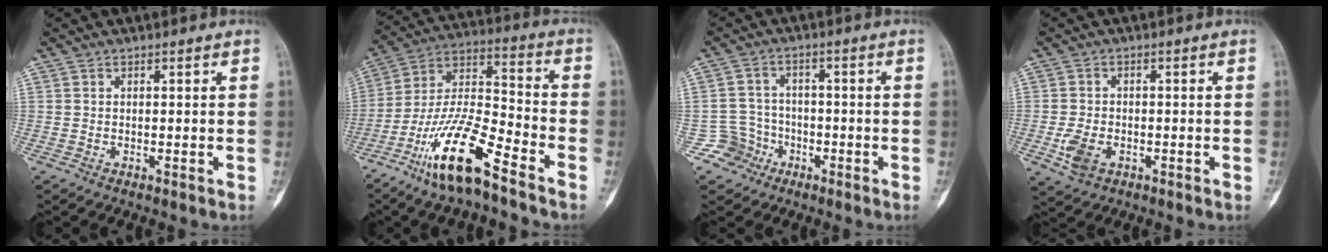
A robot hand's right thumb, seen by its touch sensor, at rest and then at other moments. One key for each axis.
{"total": 16.6, "fx": -10.6, "fy": 3.7, "fz": 12.2, "tx": -0.239, "ty": 0.067, "tz": -0.201}
{"total": 5.6, "fx": -3.0, "fy": 4.7, "fz": -0.1, "tx": 0.036, "ty": 0.026, "tz": -0.056}
{"total": 5.0, "fx": -1.8, "fy": 3.2, "fz": 3.4, "tx": -0.070, "ty": 0.002, "tz": -0.030}